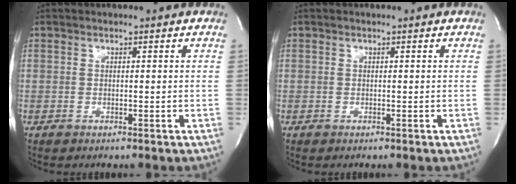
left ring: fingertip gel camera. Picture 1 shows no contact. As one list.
[{"total": 0.0}]